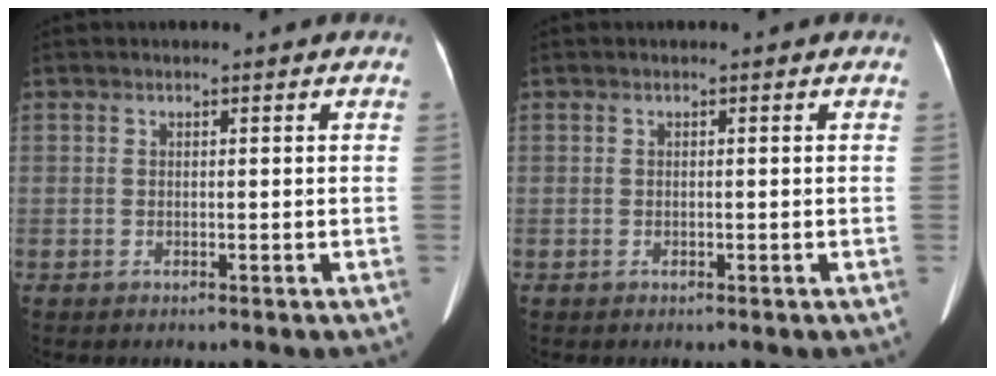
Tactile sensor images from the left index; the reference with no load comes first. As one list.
[{"total": 0.0}]